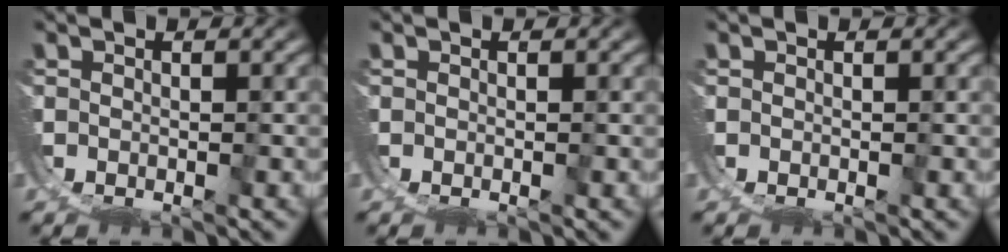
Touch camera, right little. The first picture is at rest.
{"total": 0.0}
{"total": 0.0}